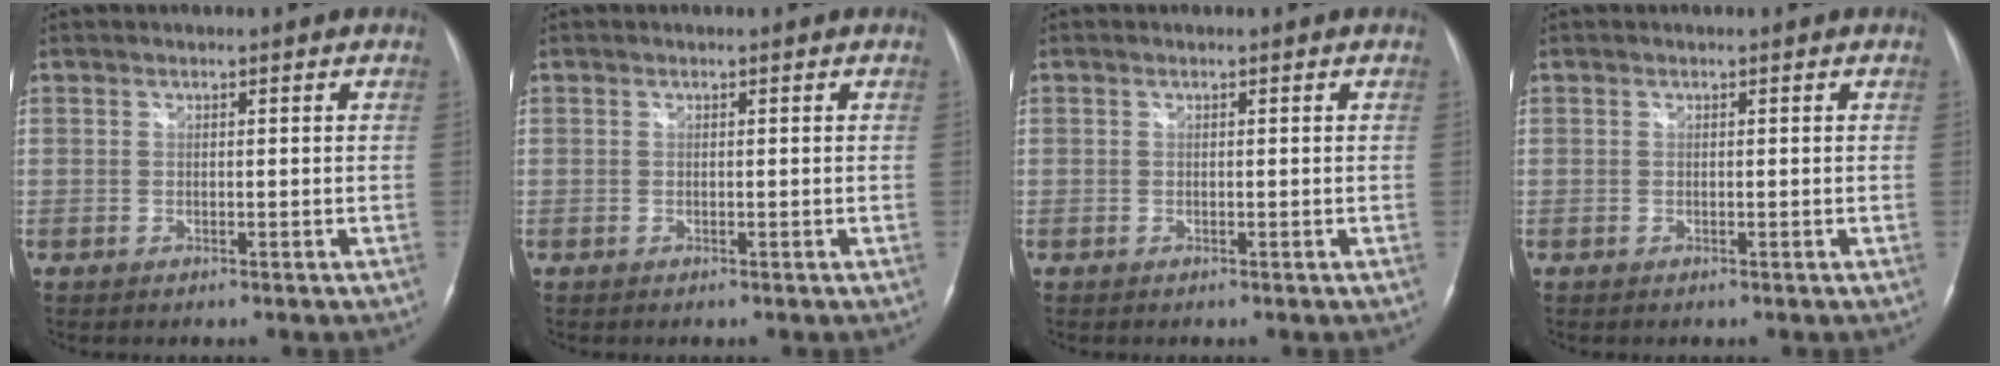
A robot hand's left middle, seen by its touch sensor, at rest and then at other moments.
{"total": 0.0}
{"total": 0.0}
{"total": 0.0}